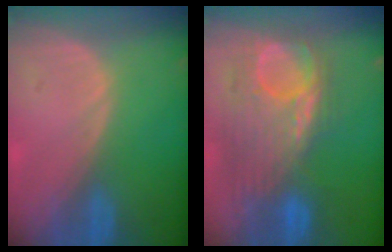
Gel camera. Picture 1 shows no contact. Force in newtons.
{"total": 11.0, "press": 10.4, "slide": 3.5}